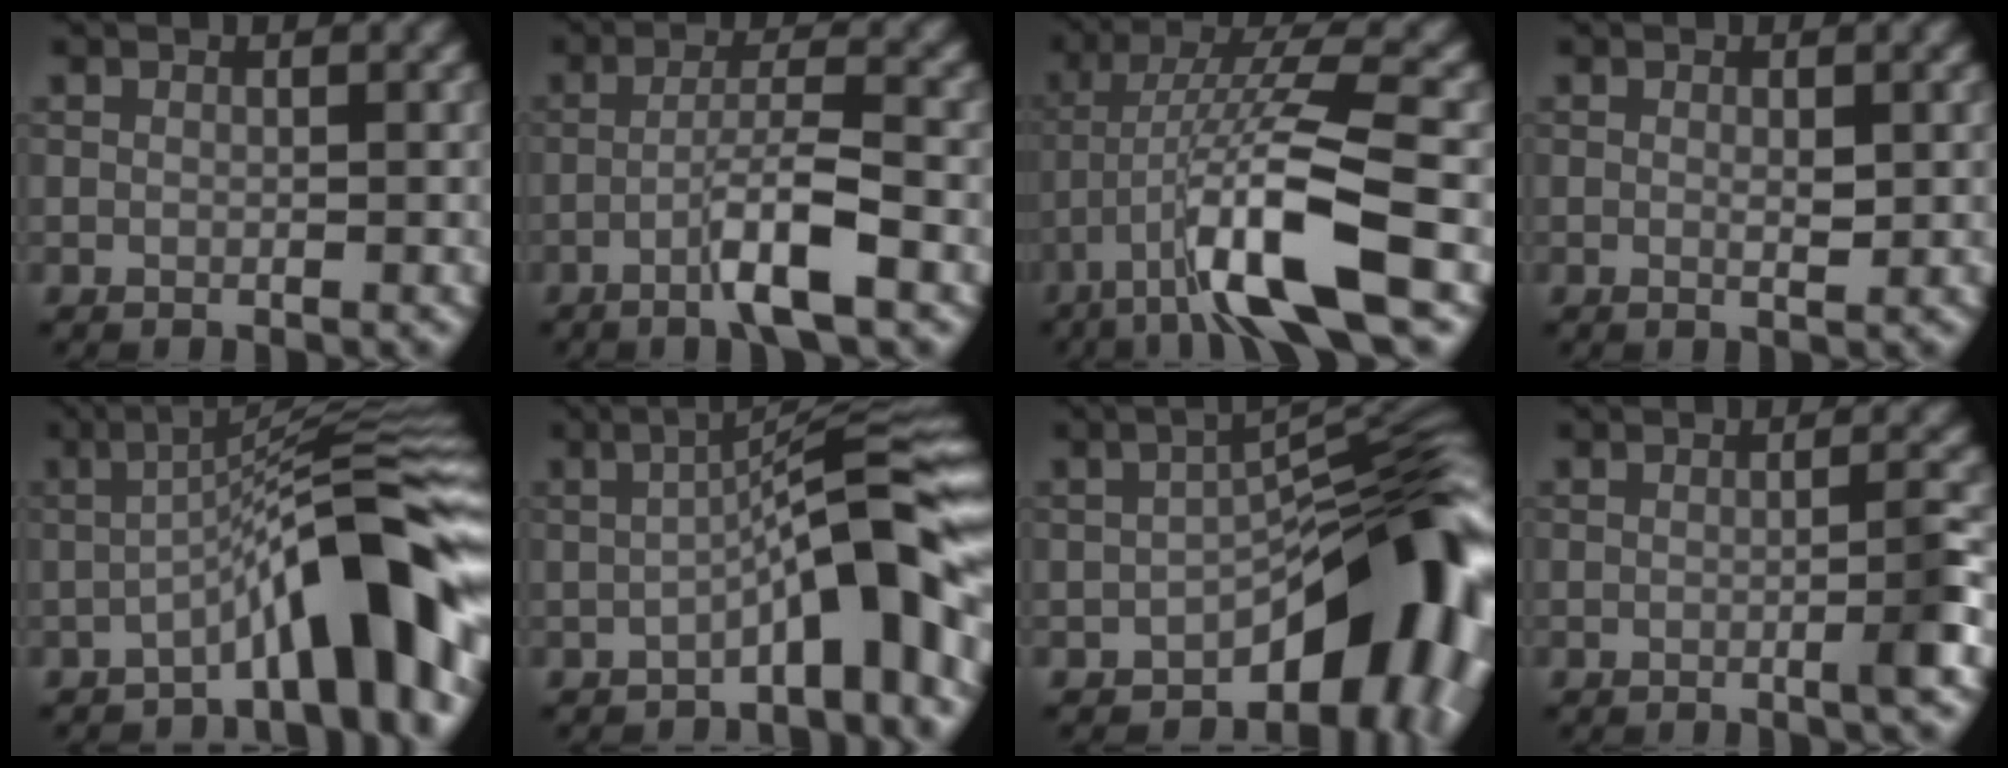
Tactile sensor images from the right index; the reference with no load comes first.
{"total": 5.1, "force": [-2.2, 0.5, 4.6], "torque": [-0.078, 0.011, -0.047]}
{"total": 9.8, "force": [-4.5, 1.6, 8.5], "torque": [-0.151, 0.010, -0.083]}
{"total": 1.2, "force": [0.1, 0.2, 1.2], "torque": [-0.019, -0.002, 0.000]}
{"total": 9.6, "force": [-3.8, 1.6, 8.7], "torque": [-0.109, 0.027, -0.067]}
{"total": 8.4, "force": [-2.6, 1.4, 7.9], "torque": [-0.106, 0.024, -0.050]}
{"total": 15.2, "force": [-5.8, 7.5, 11.9], "torque": [-0.113, 0.000, -0.099]}
{"total": 2.5, "force": [-0.7, 0.3, 2.3], "torque": [-0.028, 0.010, -0.020]}